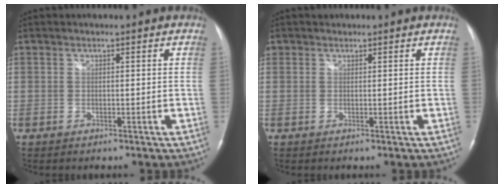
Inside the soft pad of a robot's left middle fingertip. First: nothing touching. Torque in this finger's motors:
{"motor_torque": [0.08, 0.04, -0.03, 0.00]}